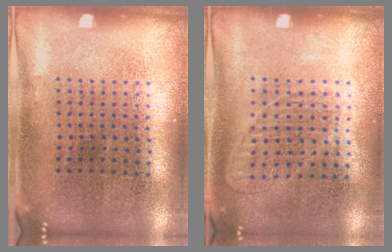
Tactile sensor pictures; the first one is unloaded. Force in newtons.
{"total": 1.1, "press": 1.1, "slide": 0.2}